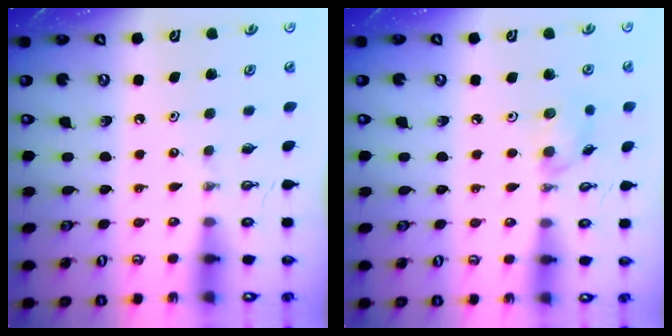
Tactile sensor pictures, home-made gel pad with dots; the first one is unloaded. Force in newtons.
{"total": 5.4, "press": 5.2, "slide": 1.5}